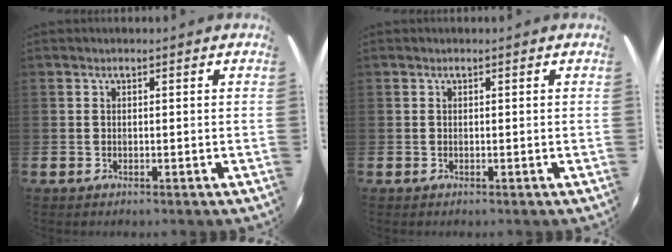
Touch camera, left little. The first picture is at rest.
{"total": 0.0}